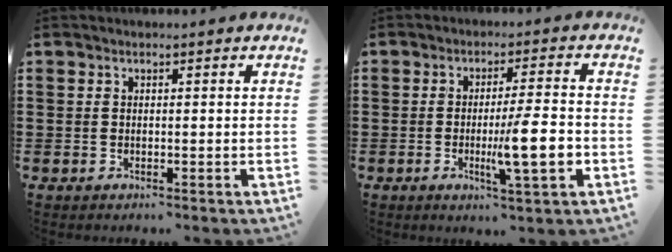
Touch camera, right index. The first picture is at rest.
{"total": 9.4, "force": [-2.1, 1.2, 9.1], "torque": [-0.146, -0.012, -0.035]}